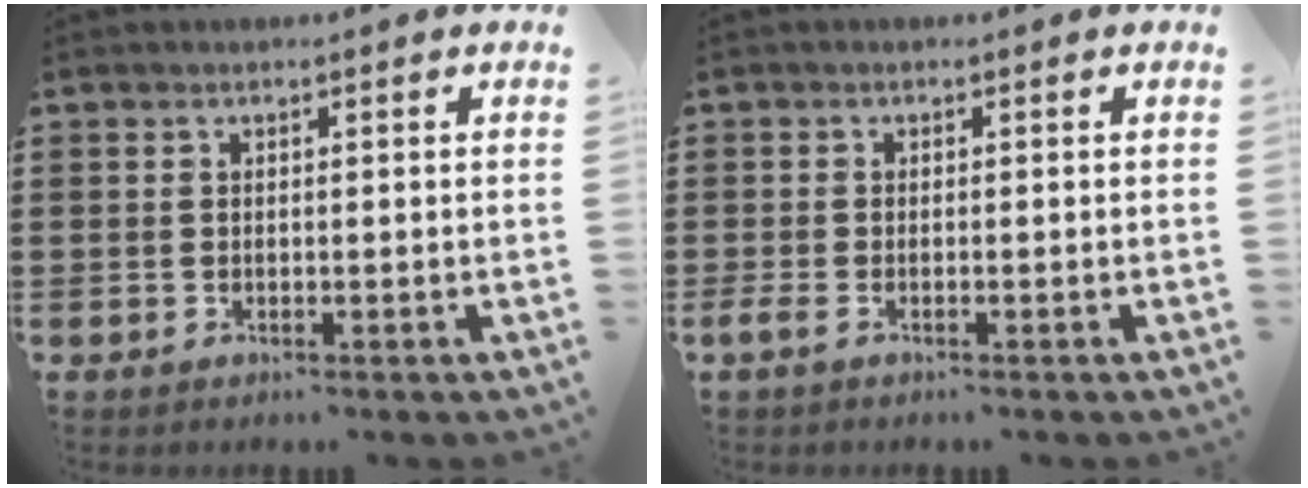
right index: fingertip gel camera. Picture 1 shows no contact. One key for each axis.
{"total": 0.7, "fx": -0.4, "fy": 0.2, "fz": 0.6, "tx": -0.019, "ty": -0.007, "tz": -0.009}